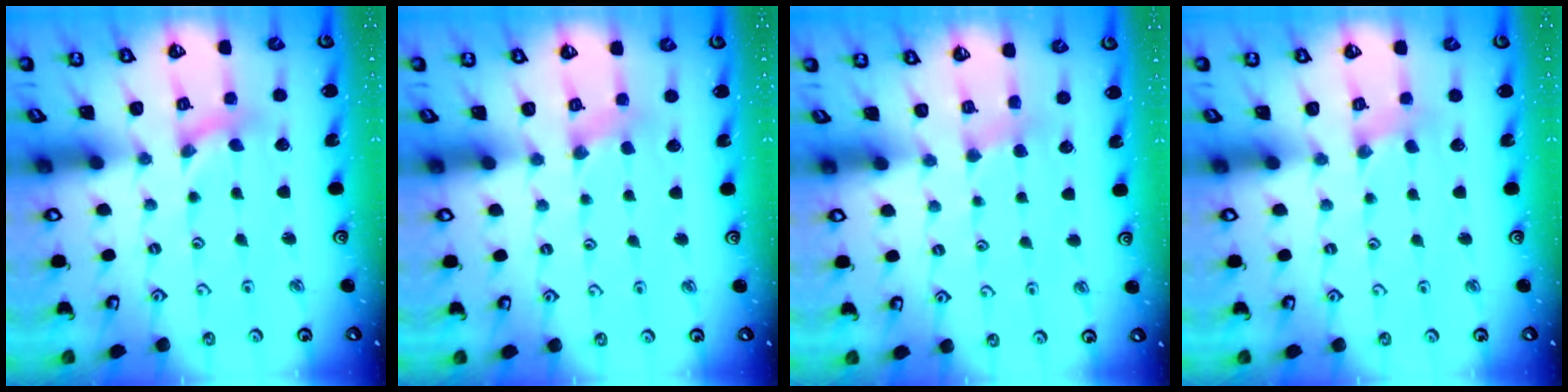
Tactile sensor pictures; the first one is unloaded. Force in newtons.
{"total": 2.2, "press": 2.2, "slide": 0.5}
{"total": 2.9, "press": 2.9, "slide": 0.4}
{"total": 1.0, "press": 1.0, "slide": 0.2}